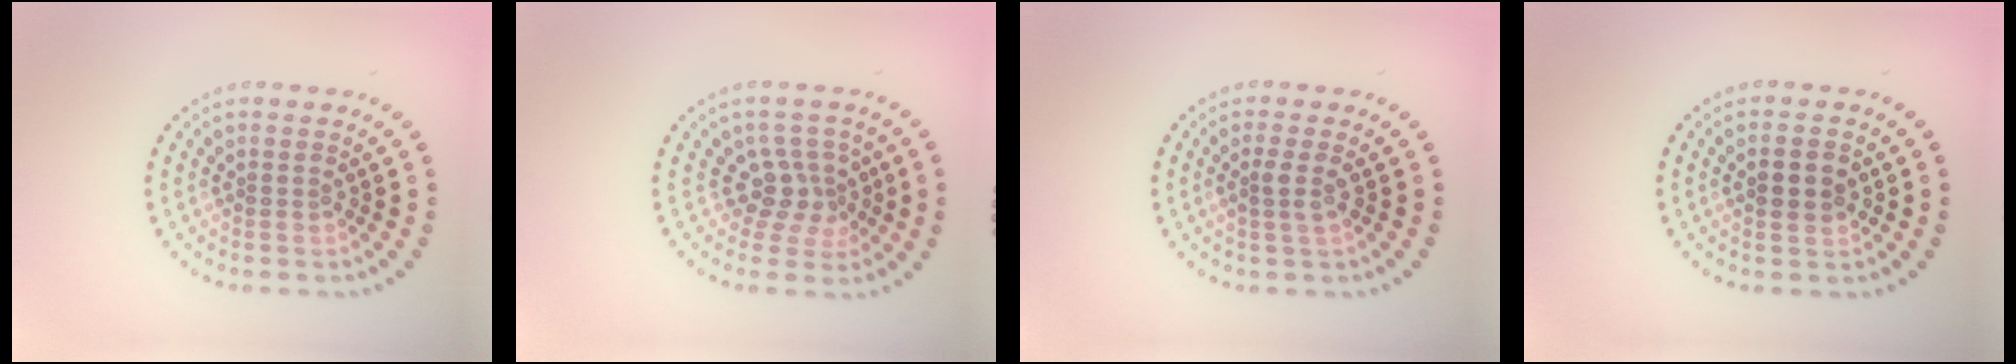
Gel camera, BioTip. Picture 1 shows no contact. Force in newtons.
{"total": 2.8, "press": 2.2, "slide": 1.7}
{"total": 1.7, "press": 1.4, "slide": 0.9}
{"total": 2.4, "press": 2.4, "slide": 0.3}